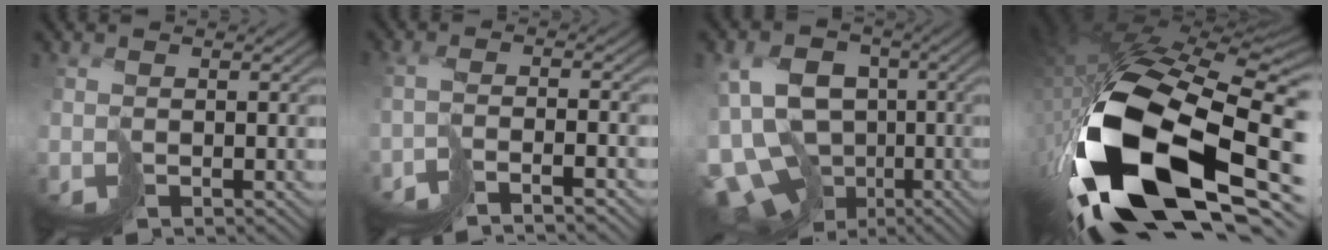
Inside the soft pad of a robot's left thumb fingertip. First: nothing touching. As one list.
[{"total": 4.2, "force": [-3.7, -0.7, 1.8], "torque": [-0.028, 0.007, -0.064]}, {"total": 15.3, "force": [-5.3, 11.1, 9.0], "torque": [-0.209, -0.012, -0.068]}, {"total": 19.8, "force": [-5.9, 9.9, 16.1], "torque": [-0.360, -0.060, -0.077]}]